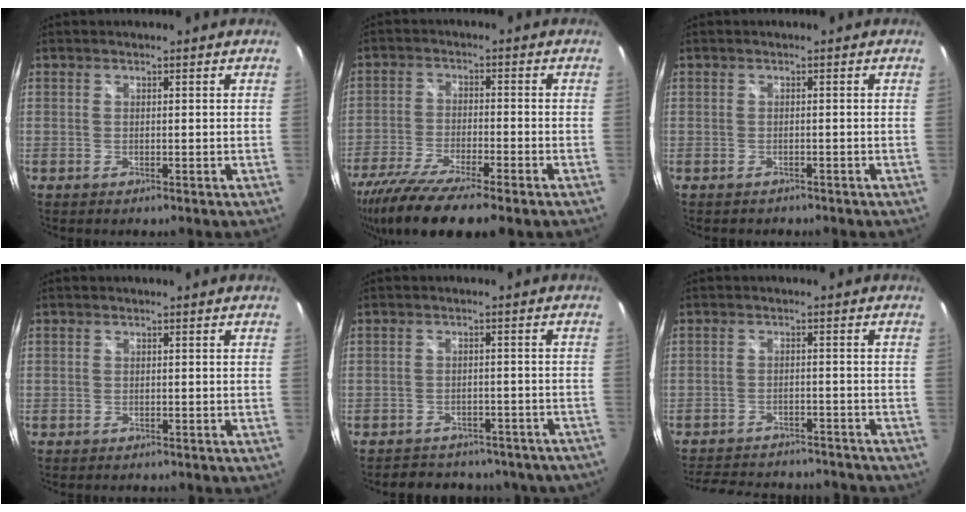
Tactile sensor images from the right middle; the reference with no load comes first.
{"total": 14.4, "force": [-11.0, 1.7, 9.1], "torque": [-0.189, -0.047, -0.192]}
{"total": 1.7, "force": [-1.4, 0.9, 0.4], "torque": [-0.010, -0.004, -0.018]}
{"total": 1.1, "force": [-0.9, 0.6, 0.0], "torque": [-0.006, 0.005, -0.013]}
{"total": 17.3, "force": [-14.7, 7.4, 5.3], "torque": [-0.105, 0.027, -0.161]}
{"total": 18.5, "force": [-16.0, 6.3, 6.8], "torque": [-0.143, 0.013, -0.206]}